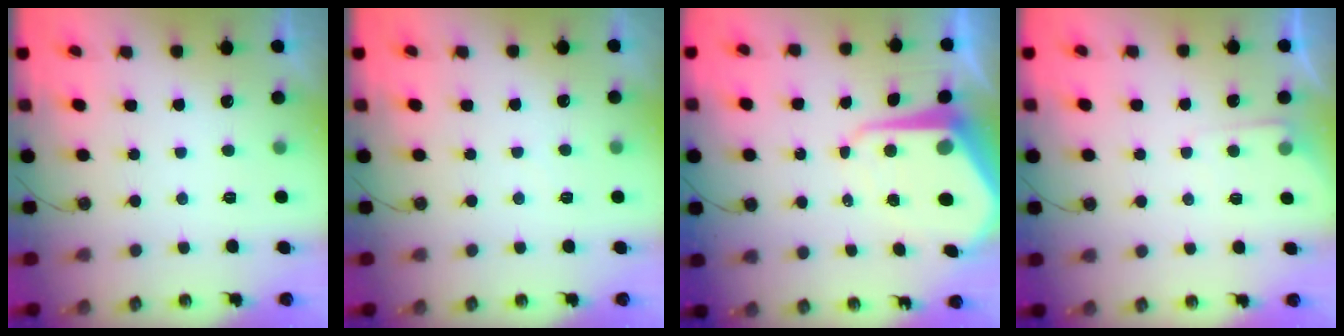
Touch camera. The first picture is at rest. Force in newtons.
{"total": 2.6, "press": 2.6, "slide": 0.4}
{"total": 10.8, "press": 10.7, "slide": 1.0}
{"total": 4.1, "press": 4.0, "slide": 0.6}